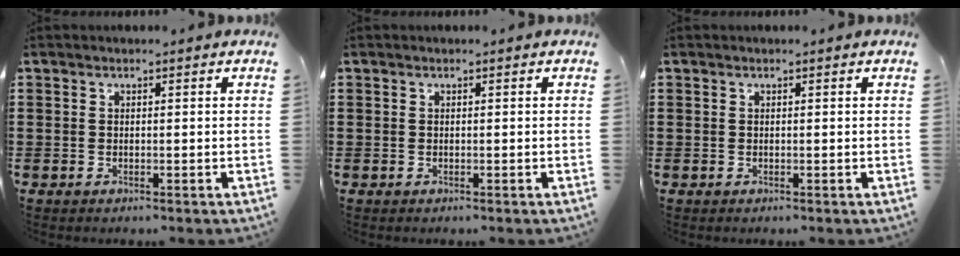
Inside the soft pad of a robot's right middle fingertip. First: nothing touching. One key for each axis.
{"total": 0.0}
{"total": 0.0}